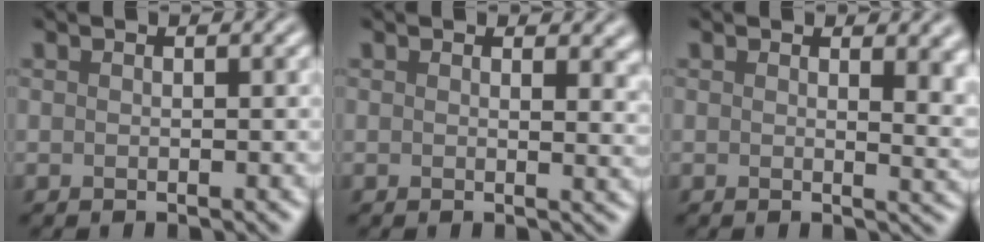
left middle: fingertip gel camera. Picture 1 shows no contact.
{"total": 2.6, "force": [1.3, 1.4, 1.7], "torque": [-0.016, -0.004, 0.015]}
{"total": 4.3, "force": [1.6, 2.1, 3.4], "torque": [-0.024, -0.005, 0.024]}